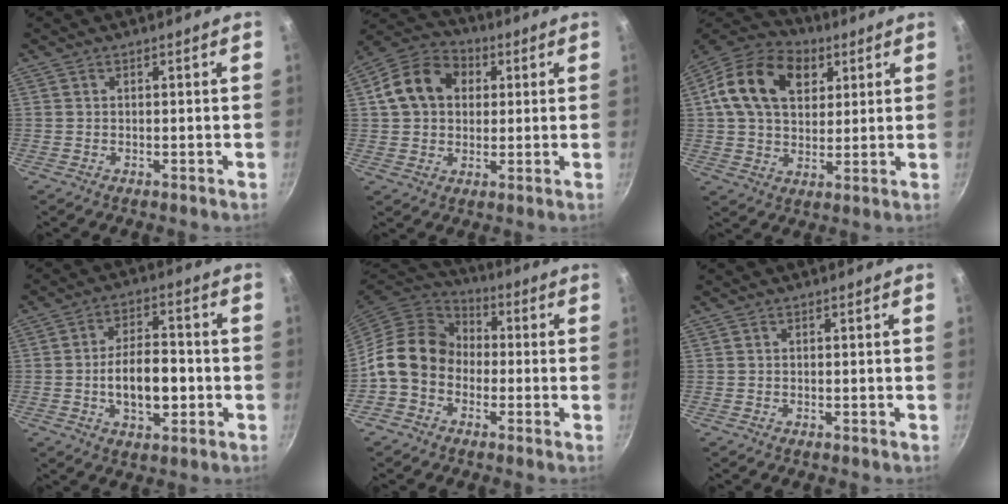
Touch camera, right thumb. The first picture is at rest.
{"total": 12.7, "force": [2.8, 10.0, 7.2], "torque": [-0.103, 0.019, 0.030]}
{"total": 18.0, "force": [6.1, 12.5, 11.5], "torque": [-0.182, 0.005, 0.094]}
{"total": 10.8, "force": [-2.0, 5.7, 9.0], "torque": [-0.133, 0.020, -0.032]}
{"total": 12.8, "force": [-1.8, 10.5, 7.1], "torque": [-0.089, 0.036, -0.055]}
{"total": 0.0}